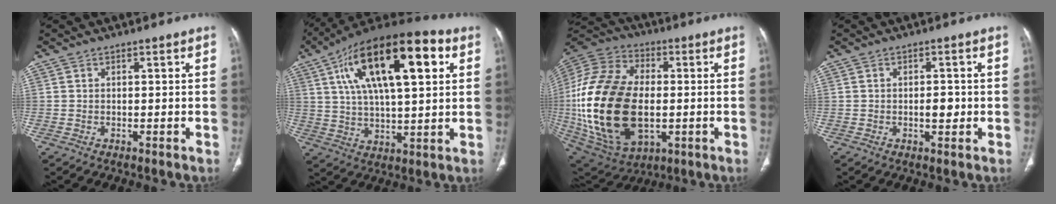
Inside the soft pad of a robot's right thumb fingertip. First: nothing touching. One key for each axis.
{"total": 24.7, "fx": 8.8, "fy": 9.8, "fz": 20.9, "tx": -0.343, "ty": 0.008, "tz": 0.141}
{"total": 30.5, "fx": -2.4, "fy": 18.2, "fz": 24.4, "tx": -0.506, "ty": -0.003, "tz": -0.021}
{"total": 2.9, "fx": -0.4, "fy": 1.5, "fz": 2.4, "tx": -0.030, "ty": 0.002, "tz": -0.005}